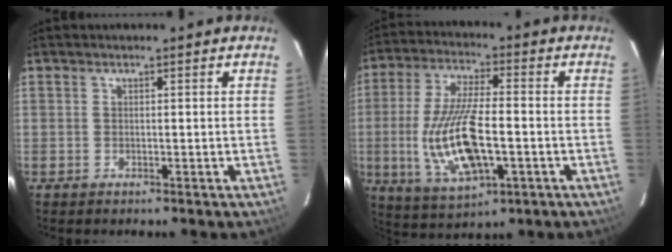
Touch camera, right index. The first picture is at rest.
{"total": 16.0, "force": [-3.2, 5.9, 14.5], "torque": [-0.297, -0.011, -0.048]}